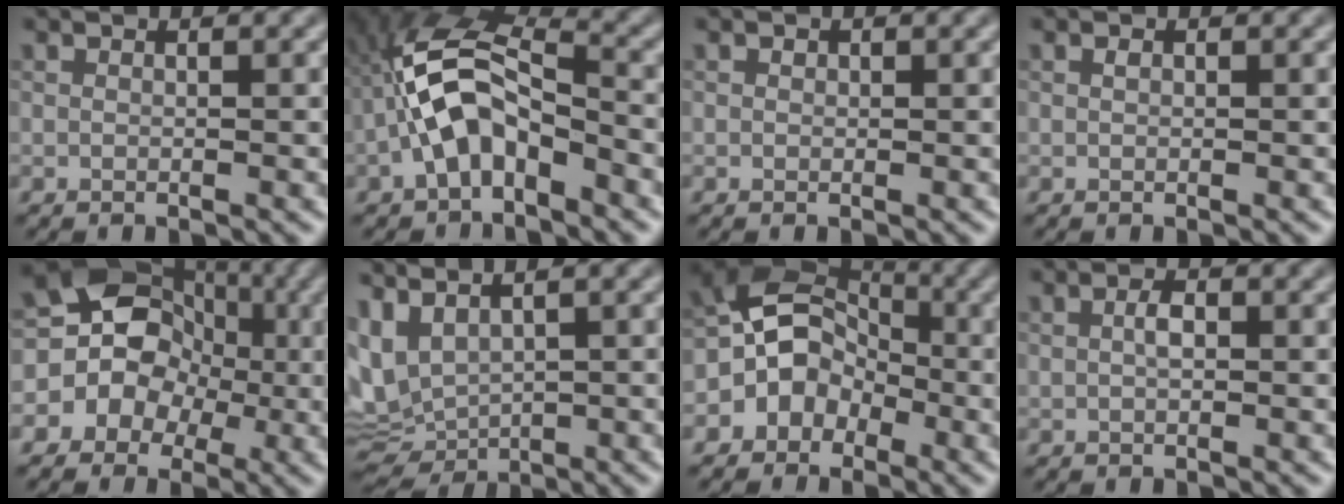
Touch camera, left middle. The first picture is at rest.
{"total": 7.0, "force": [-2.8, 3.4, 5.5], "torque": [-0.113, 0.024, -0.050]}
{"total": 0.0}
{"total": 0.0}
{"total": 6.7, "force": [-0.9, 6.2, 2.4], "torque": [-0.005, 0.021, -0.036]}
{"total": 5.1, "force": [1.6, 2.8, 3.9], "torque": [-0.087, 0.000, 0.055]}
{"total": 6.1, "force": [-2.1, 5.2, 2.4], "torque": [-0.003, 0.020, -0.063]}
{"total": 1.0, "force": [-0.2, 0.4, 0.8], "torque": [-0.023, 0.005, 0.004]}